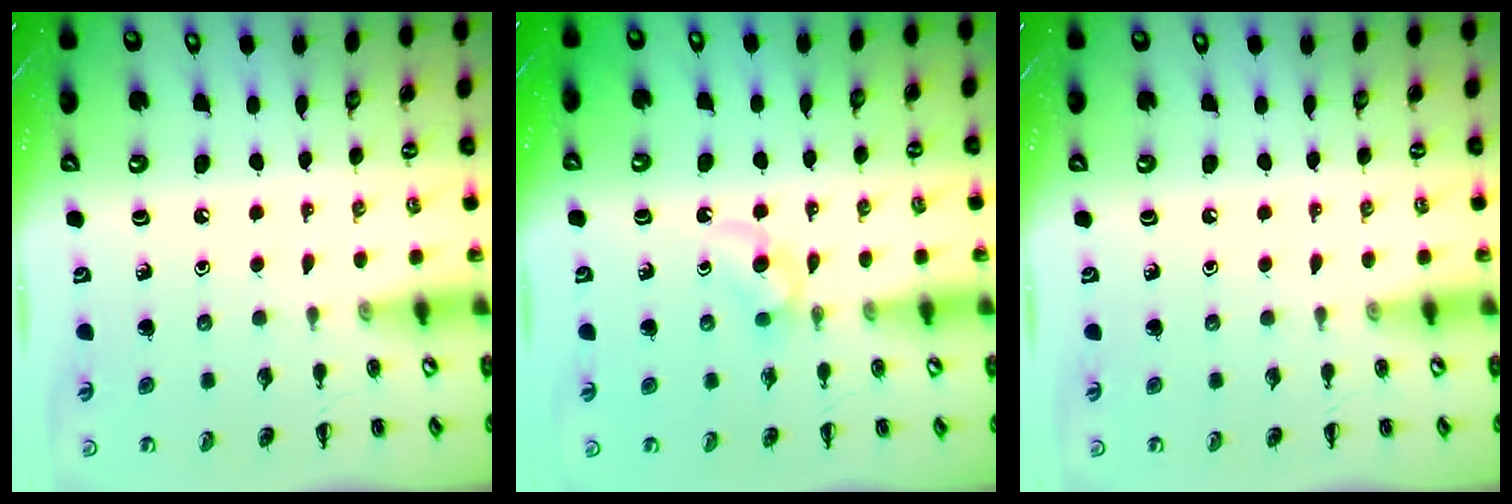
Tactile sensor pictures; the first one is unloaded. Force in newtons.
{"total": 3.0, "press": 2.8, "slide": 1.1}
{"total": 0.0}